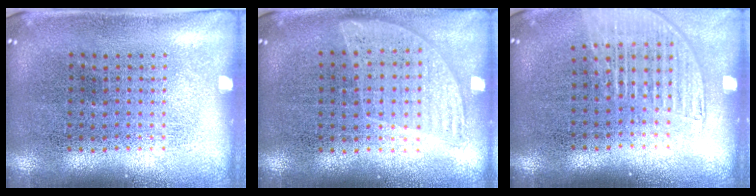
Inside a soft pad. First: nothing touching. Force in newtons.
{"total": 0.9, "press": 0.8, "slide": 0.3}
{"total": 1.5, "press": 1.3, "slide": 0.7}